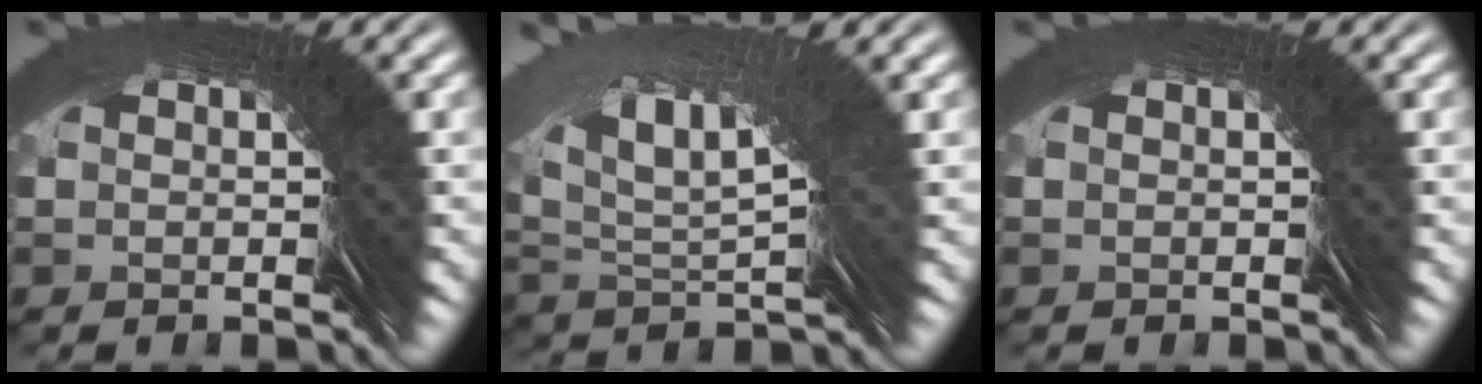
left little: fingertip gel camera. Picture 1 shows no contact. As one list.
[{"total": 3.4, "force": [2.5, -0.7, 2.2], "torque": [-0.046, 0.027, 0.039]}, {"total": 0.0}]